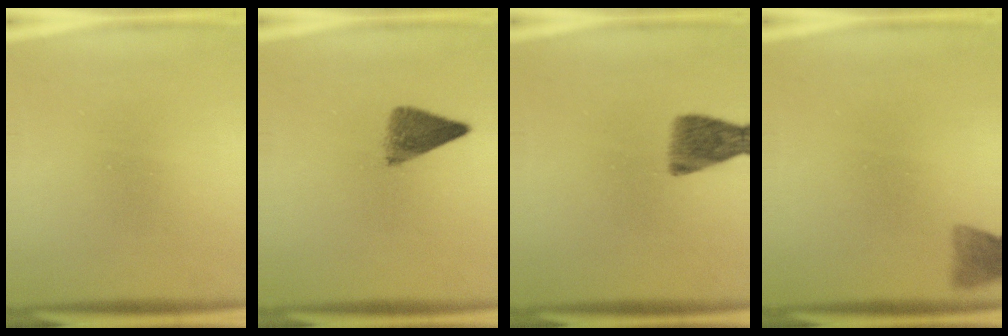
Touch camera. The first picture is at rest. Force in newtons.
{"total": 4.8}
{"total": 5.4}
{"total": 3.0}